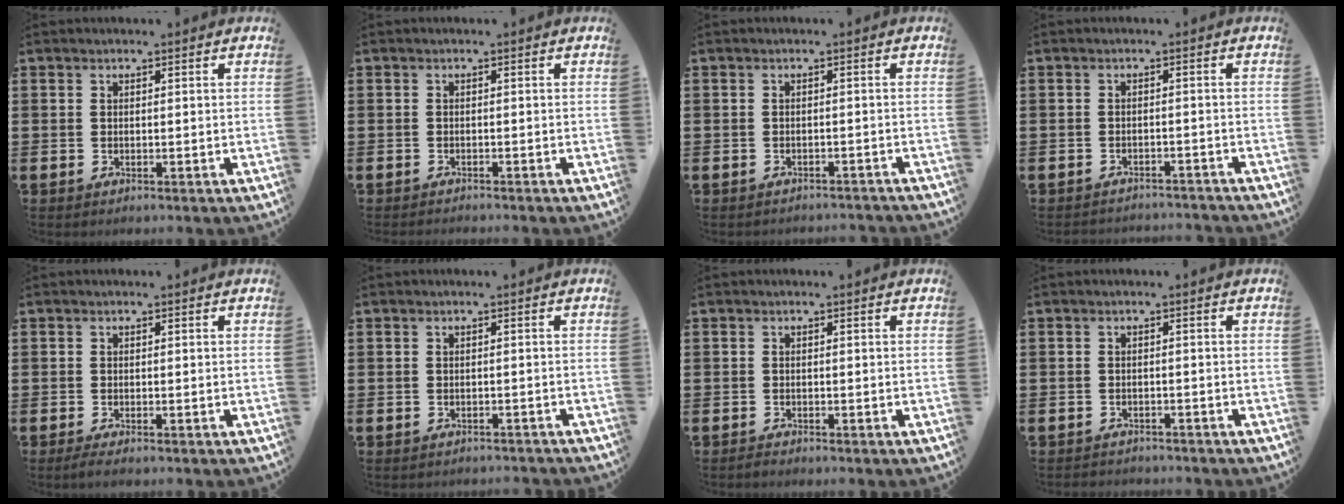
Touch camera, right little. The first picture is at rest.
{"total": 0.6, "force": [-0.6, -0.1, 0.0], "torque": [0.000, -0.001, -0.012]}
{"total": 1.0, "force": [-1.0, 0.0, 0.0], "torque": [-0.003, 0.001, -0.021]}
{"total": 1.6, "force": [-1.6, 0.0, -0.1], "torque": [-0.003, 0.003, -0.034]}
{"total": 0.9, "force": [-0.5, 0.1, 0.7], "torque": [-0.012, -0.002, -0.009]}
{"total": 0.8, "force": [-0.8, 0.0, 0.0], "torque": [-0.001, 0.000, -0.017]}
{"total": 0.7, "force": [-0.7, 0.1, 0.1], "torque": [-0.005, -0.003, -0.014]}
{"total": 0.7, "force": [-0.6, 0.1, -0.3], "torque": [0.002, 0.006, -0.015]}